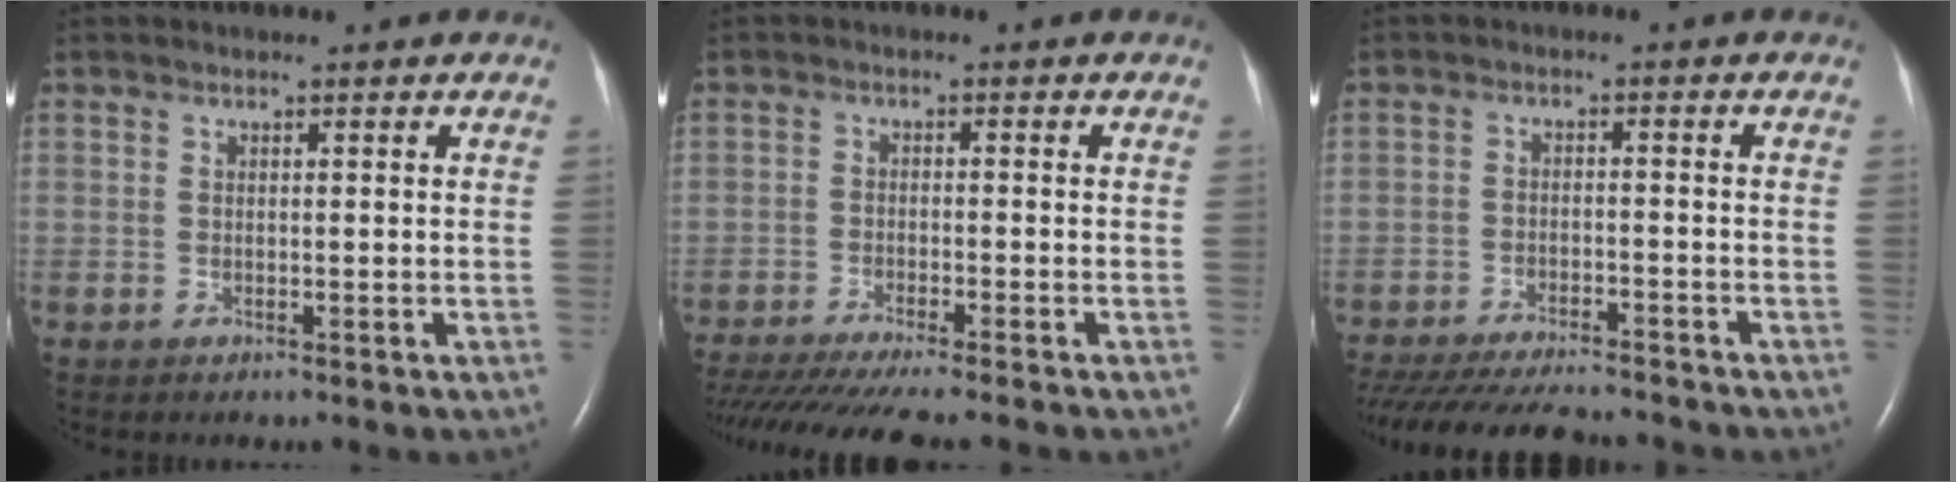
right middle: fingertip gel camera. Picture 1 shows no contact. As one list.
[{"total": 14.1, "force": [-12.3, 0.3, 6.9], "torque": [-0.106, -0.037, -0.189]}, {"total": 17.3, "force": [-15.5, 3.2, 7.1], "torque": [-0.167, -0.035, -0.225]}]